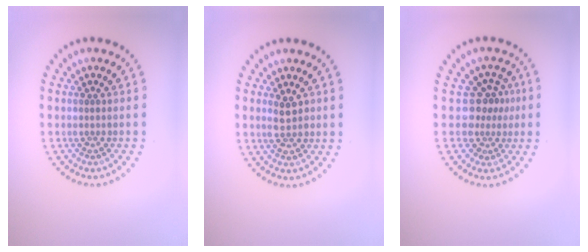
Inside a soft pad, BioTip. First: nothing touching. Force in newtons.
{"total": 2.0, "press": 2.0, "slide": 0.2}
{"total": 3.0, "press": 2.1, "slide": 2.1}